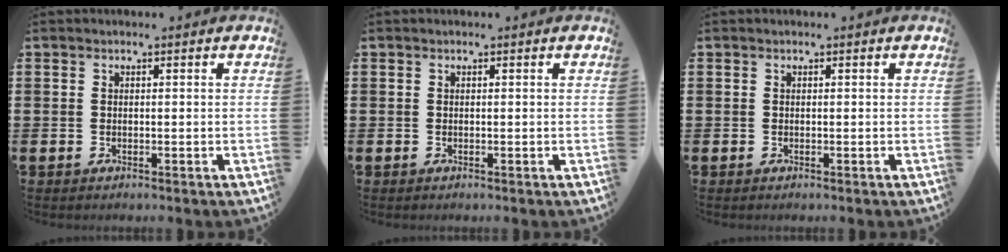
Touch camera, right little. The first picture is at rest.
{"total": 0.0}
{"total": 0.0}